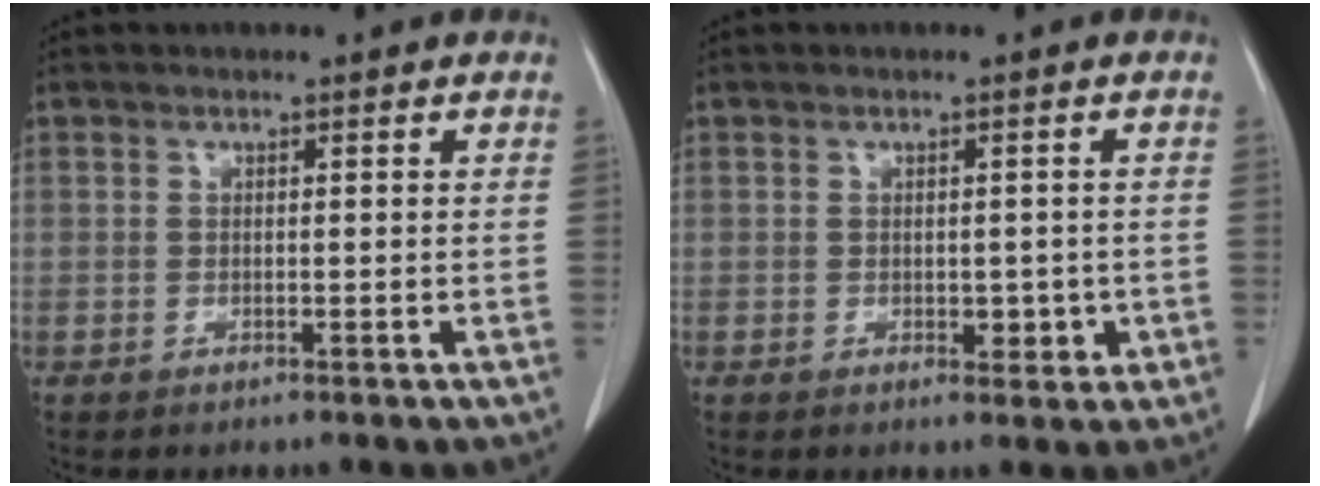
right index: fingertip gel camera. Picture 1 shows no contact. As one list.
[{"total": 2.9, "force": [-0.7, 1.8, 2.2], "torque": [-0.020, 0.004, -0.001]}]